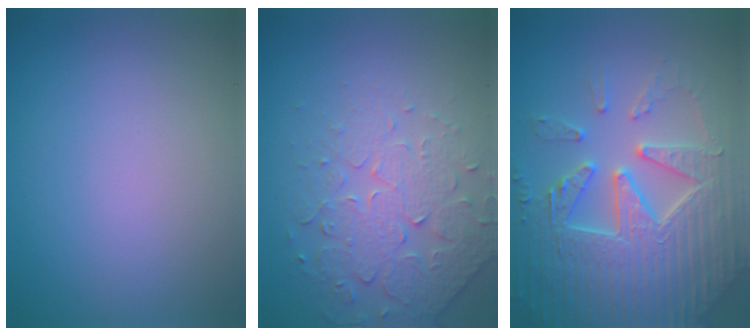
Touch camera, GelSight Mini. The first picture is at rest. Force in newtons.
{"total": 4.8, "press": 3.7, "slide": 3.0}
{"total": 7.7, "press": 7.5, "slide": 1.5}